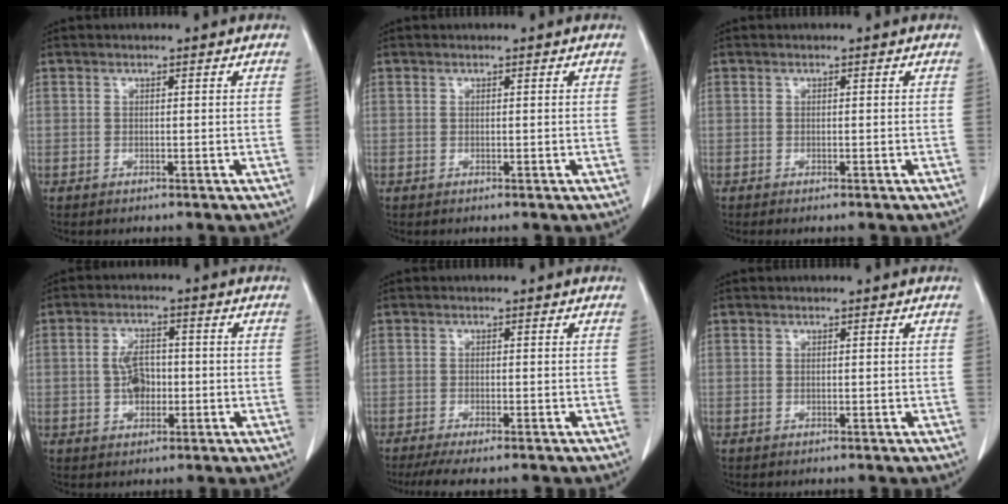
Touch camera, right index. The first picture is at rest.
{"total": 0.0}
{"total": 0.7, "force": [-0.6, 0.0, 0.3], "torque": [-0.009, -0.002, -0.008]}
{"total": 4.8, "force": [-0.6, 2.9, 3.8], "torque": [-0.073, 0.008, -0.012]}
{"total": 6.6, "force": [-5.4, 0.9, 3.7], "torque": [-0.048, -0.013, -0.082]}
{"total": 0.0}